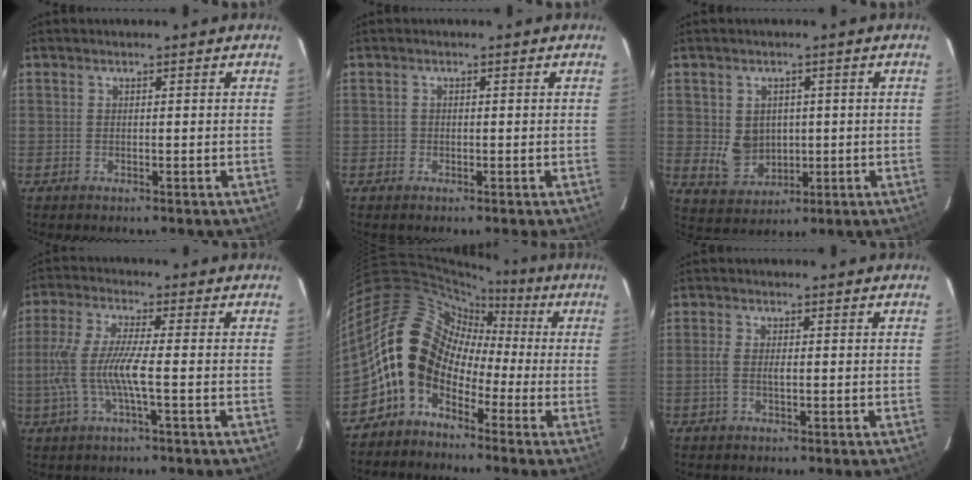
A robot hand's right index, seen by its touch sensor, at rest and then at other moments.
{"total": 0.8, "force": [-0.3, 0.7, 0.0], "torque": [0.004, 0.000, -0.004]}
{"total": 6.2, "force": [0.2, 5.5, 2.8], "torque": [-0.059, 0.001, 0.023]}
{"total": 9.4, "force": [-1.9, 0.7, 9.1], "torque": [-0.197, -0.004, -0.033]}
{"total": 13.6, "force": [-4.4, 10.7, 7.1], "torque": [-0.136, 0.027, -0.100]}
{"total": 2.4, "force": [-0.4, 0.8, 2.3], "torque": [-0.050, 0.000, -0.008]}